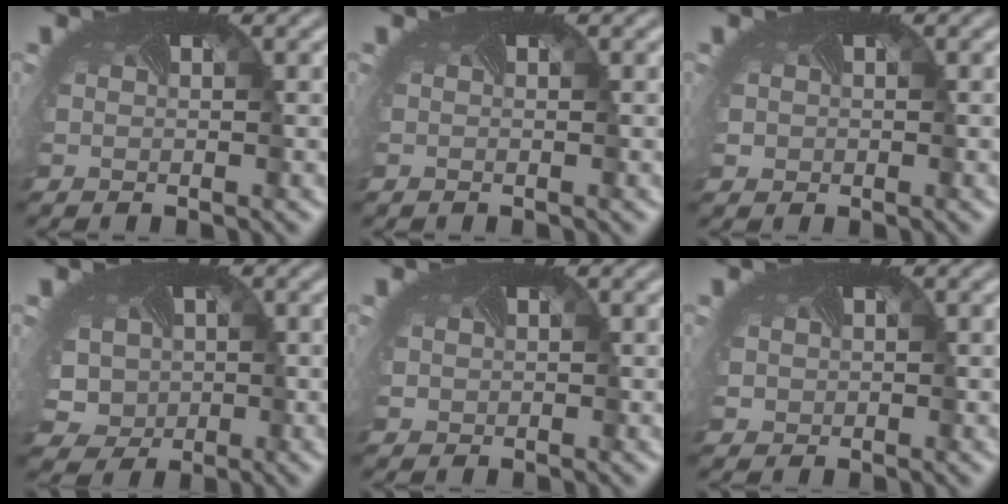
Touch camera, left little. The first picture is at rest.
{"total": 0.0}
{"total": 1.2, "force": [0.1, 1.2, 0.2], "torque": [-0.004, 0.001, -0.001]}
{"total": 7.1, "force": [-0.4, 6.2, 3.5], "torque": [-0.082, -0.012, -0.022]}
{"total": 1.1, "force": [0.4, 1.0, 0.2], "torque": [-0.007, 0.003, 0.007]}
{"total": 1.6, "force": [0.3, 1.5, 0.4], "torque": [-0.013, 0.004, 0.003]}